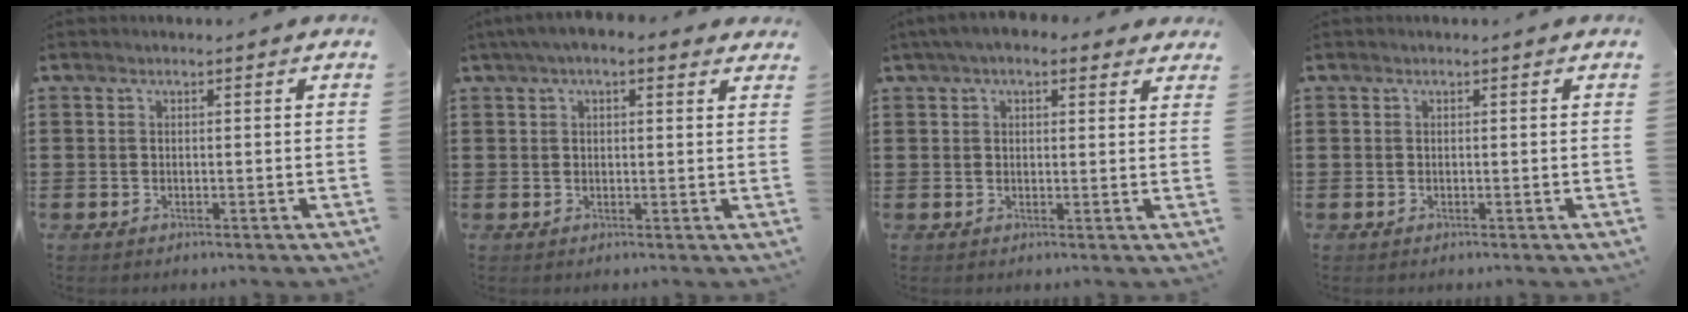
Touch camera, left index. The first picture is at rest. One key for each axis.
{"total": 3.4, "fx": 2.0, "fy": 1.3, "fz": 2.4, "tx": -0.052, "ty": 0.008, "tz": 0.035}
{"total": 3.8, "fx": 2.7, "fy": 1.5, "fz": 2.1, "tx": -0.049, "ty": 0.004, "tz": 0.049}
{"total": 0.0}